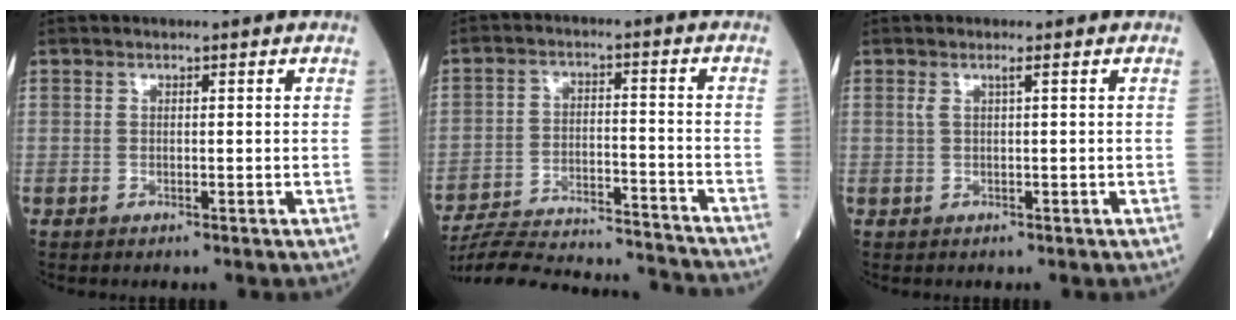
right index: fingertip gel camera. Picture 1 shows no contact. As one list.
[{"total": 20.4, "force": [-19.7, 1.4, 5.2], "torque": [-0.109, -0.010, -0.286]}, {"total": 1.0, "force": [0.4, -0.2, 0.9], "torque": [-0.023, 0.006, 0.008]}]